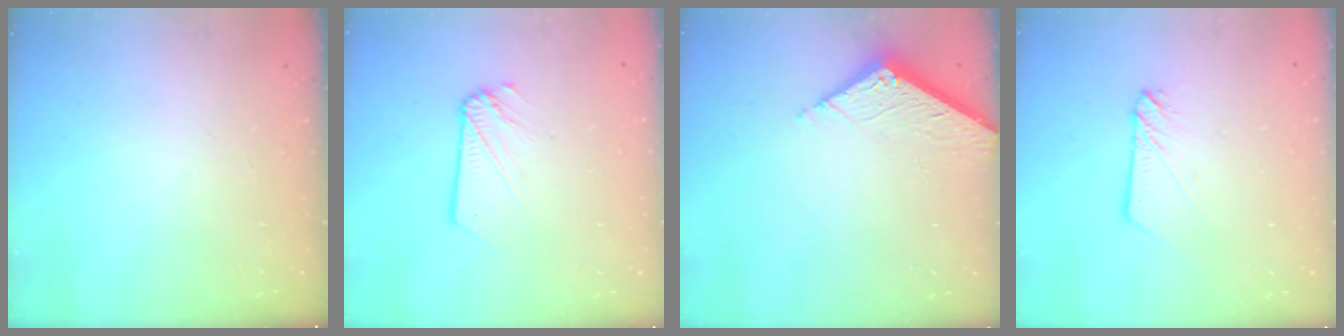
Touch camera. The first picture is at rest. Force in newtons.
{"total": 2.5, "press": 2.5, "slide": 0.1}
{"total": 6.7, "press": 6.7, "slide": 0.2}
{"total": 3.2, "press": 3.2, "slide": 0.2}